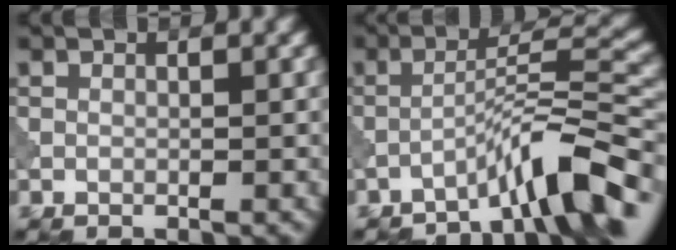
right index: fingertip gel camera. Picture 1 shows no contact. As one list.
[{"total": 7.2, "force": [-5.1, 0.8, 5.0], "torque": [-0.072, 0.021, -0.089]}]